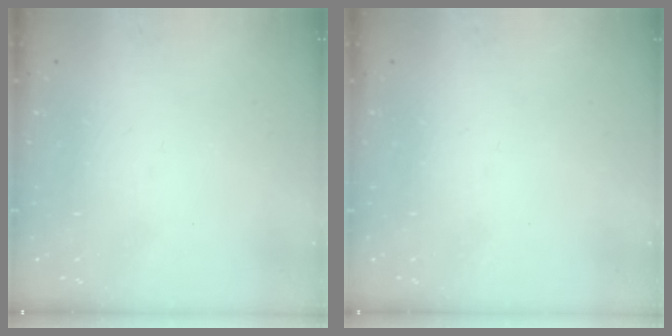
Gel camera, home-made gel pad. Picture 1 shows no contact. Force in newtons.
{"total": 0.0}